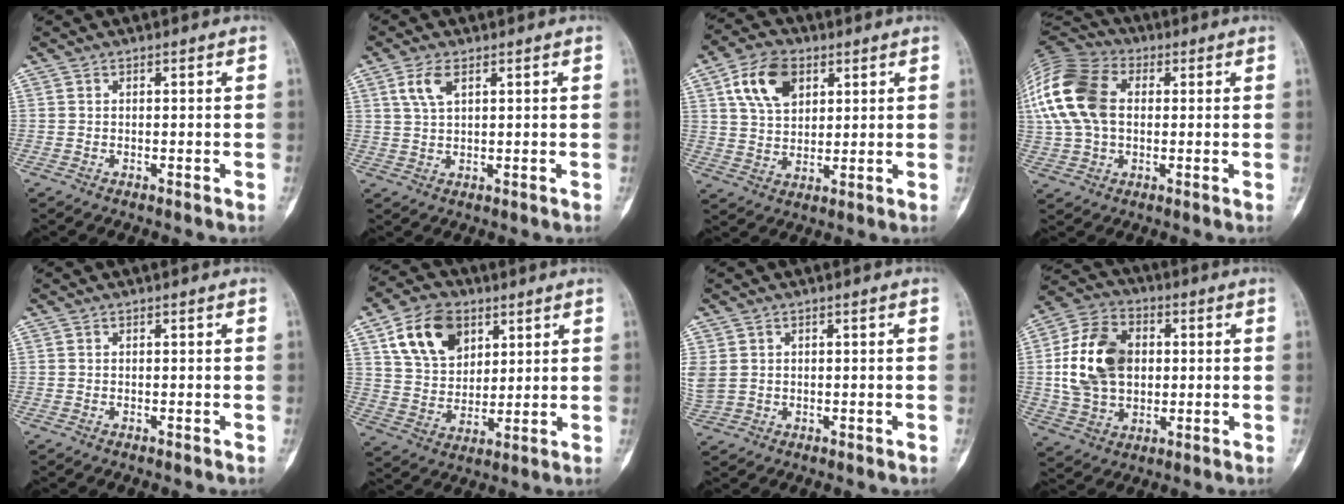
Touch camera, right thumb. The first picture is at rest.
{"total": 4.3, "force": [2.0, 1.9, 3.3], "torque": [-0.070, 0.000, 0.045]}
{"total": 10.5, "force": [4.3, 6.8, 6.8], "torque": [-0.106, -0.008, 0.078]}
{"total": 18.7, "force": [2.6, 12.5, 13.7], "torque": [-0.301, 0.020, 0.042]}
{"total": 0.0}
{"total": 13.5, "force": [6.2, 9.2, 7.8], "torque": [-0.110, -0.019, 0.117]}
{"total": 5.2, "force": [0.8, 4.3, 2.9], "torque": [-0.080, 0.007, 0.029]}
{"total": 16.2, "force": [1.5, 11.6, 11.2], "torque": [-0.188, 0.012, 0.027]}